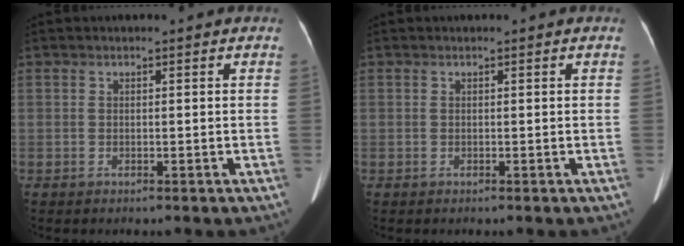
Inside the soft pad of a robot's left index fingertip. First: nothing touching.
{"total": 0.0}